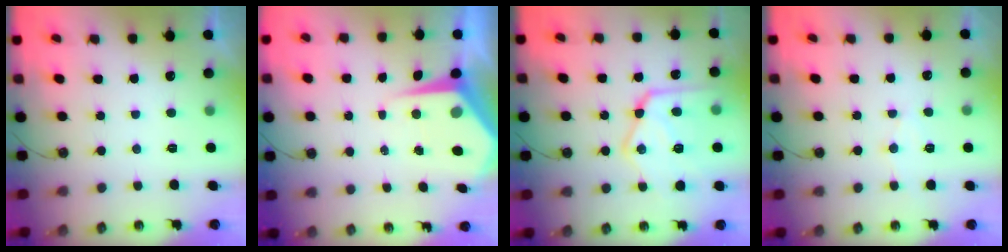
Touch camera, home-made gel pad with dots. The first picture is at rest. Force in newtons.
{"total": 7.3, "press": 7.3, "slide": 0.6}
{"total": 20.3, "press": 20.2, "slide": 2.0}
{"total": 6.0, "press": 6.0, "slide": 0.3}